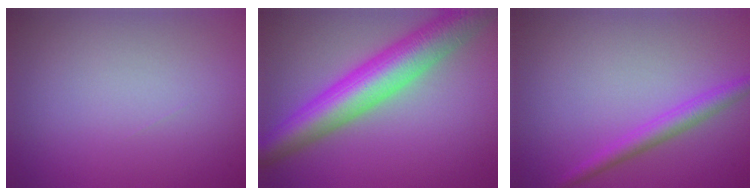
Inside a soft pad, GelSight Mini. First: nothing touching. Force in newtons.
{"total": 8.7, "press": 8.6, "slide": 0.4}
{"total": 2.3, "press": 2.3, "slide": 0.1}